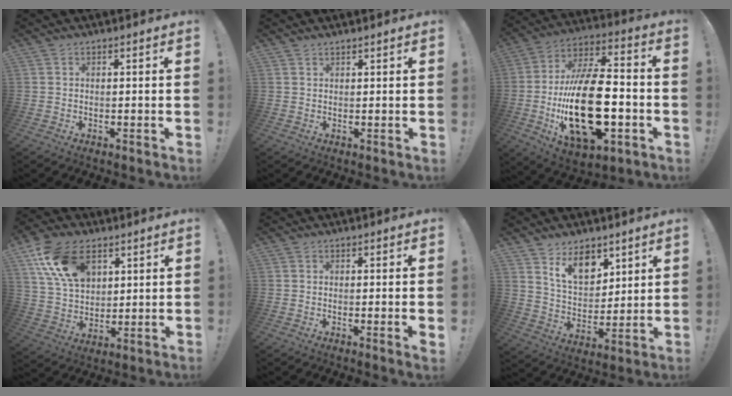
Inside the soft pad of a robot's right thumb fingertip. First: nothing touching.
{"total": 0.9, "force": [0.9, -0.1, 0.2], "torque": [-0.004, -0.004, 0.017]}
{"total": 28.5, "force": [-5.7, 14.0, 24.1], "torque": [-0.457, 0.026, -0.088]}
{"total": 17.3, "force": [8.3, 11.1, 10.4], "torque": [-0.194, -0.027, 0.158]}
{"total": 1.7, "force": [-0.1, -0.5, 1.6], "torque": [-0.027, -0.003, -0.004]}
{"total": 12.5, "force": [8.1, 7.7, 5.6], "torque": [-0.086, -0.046, 0.155]}